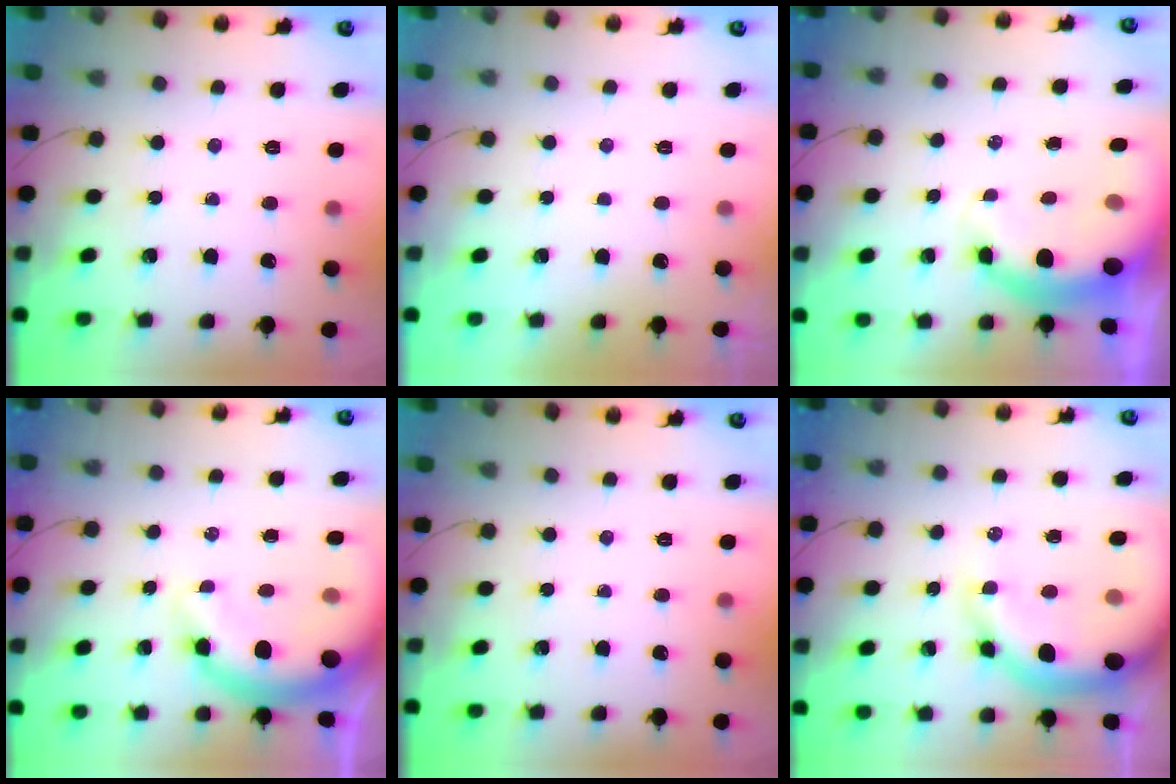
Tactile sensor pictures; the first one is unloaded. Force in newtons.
{"total": 3.0, "press": 3.0, "slide": 0.1}
{"total": 6.9, "press": 6.7, "slide": 1.6}
{"total": 11.2, "press": 11.0, "slide": 2.2}
{"total": 0.0}
{"total": 13.7, "press": 13.3, "slide": 3.3}